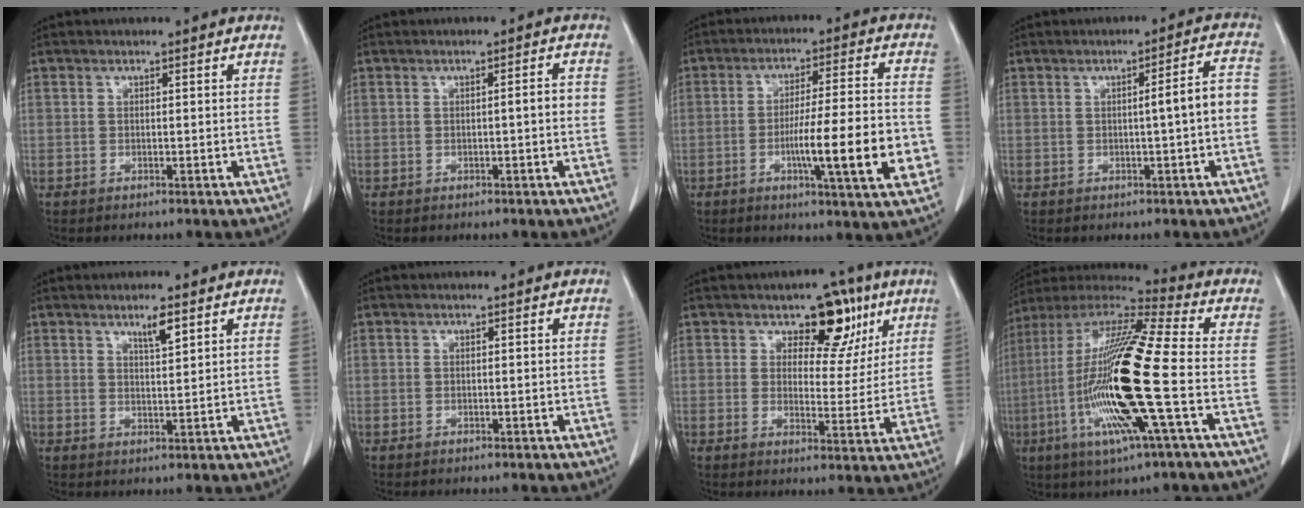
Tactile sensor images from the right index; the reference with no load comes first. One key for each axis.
{"total": 1.9, "fx": -0.4, "fy": 0.1, "fz": 1.8, "tx": -0.024, "ty": 0.002, "tz": -0.005}
{"total": 14.4, "fx": -3.8, "fy": 0.6, "fz": 13.8, "tx": -0.212, "ty": -0.007, "tz": -0.060}
{"total": 5.2, "fx": -0.7, "fy": -0.2, "fz": 5.1, "tx": -0.069, "ty": 0.015, "tz": -0.009}
{"total": 3.1, "fx": 2.0, "fy": 0.3, "fz": 2.3, "tx": -0.043, "ty": -0.003, "tz": 0.036}
{"total": 0.0}
{"total": 8.5, "fx": 4.9, "fy": 4.8, "fz": 5.1, "tx": -0.046, "ty": 0.005, "tz": 0.068}
{"total": 21.9, "fx": -4.6, "fy": 1.0, "fz": 21.4, "tx": -0.456, "ty": -0.023, "tz": -0.098}